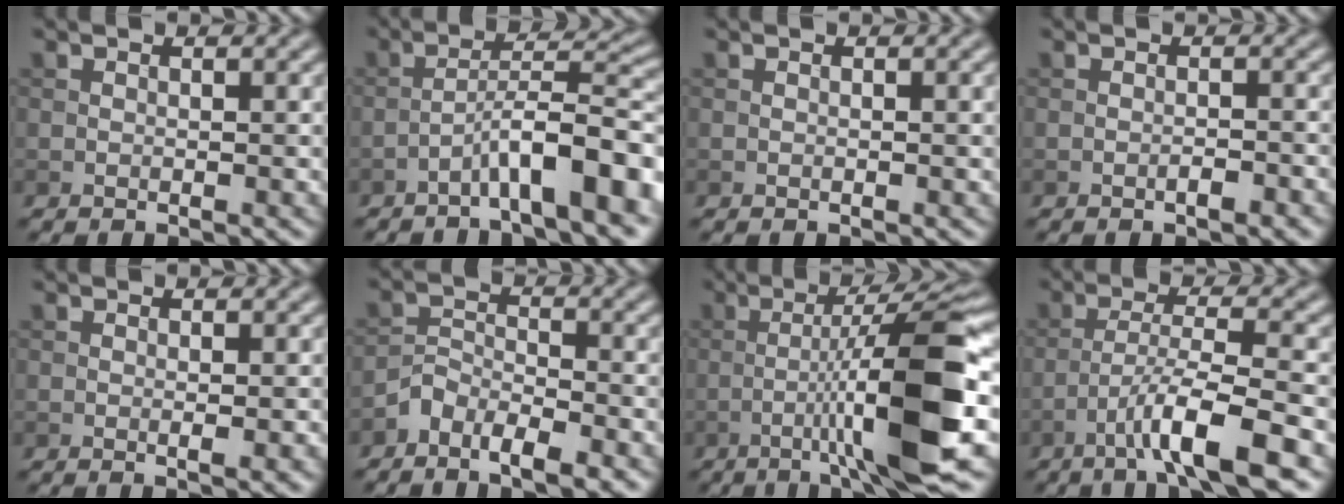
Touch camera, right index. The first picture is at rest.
{"total": 7.3, "force": [-3.9, 1.1, 6.0], "torque": [-0.095, 0.024, -0.068]}
{"total": 0.8, "force": [-0.1, 0.1, 0.7], "torque": [-0.010, 0.000, -0.003]}
{"total": 1.5, "force": [-0.8, 0.3, 1.2], "torque": [-0.018, 0.003, -0.013]}
{"total": 1.4, "force": [-0.1, 0.3, 1.3], "torque": [-0.019, -0.004, -0.001]}
{"total": 3.7, "force": [-2.6, 1.6, 2.0], "torque": [-0.033, 0.003, -0.055]}
{"total": 10.7, "force": [-2.7, 1.0, 10.3], "torque": [-0.161, 0.019, -0.044]}
{"total": 6.8, "force": [-3.7, 0.8, 5.6], "torque": [-0.092, 0.010, -0.067]}